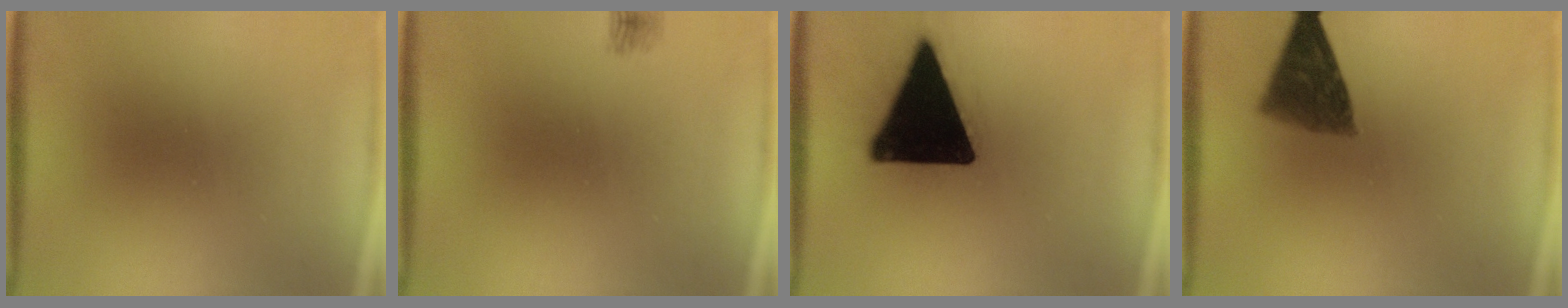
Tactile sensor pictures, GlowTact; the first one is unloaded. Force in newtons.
{"total": 1.6}
{"total": 20.3}
{"total": 8.2}